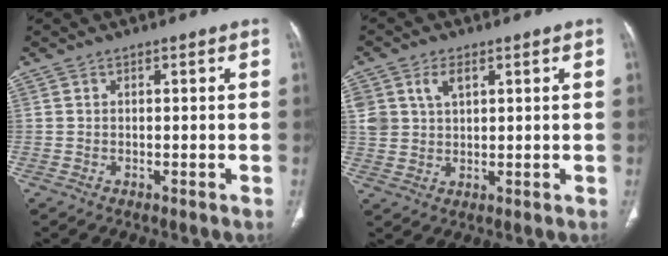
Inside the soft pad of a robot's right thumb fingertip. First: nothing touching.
{"total": 5.8, "force": [2.5, 3.8, 3.6], "torque": [-0.062, -0.004, 0.055]}